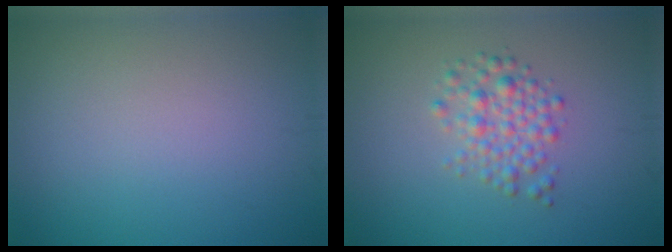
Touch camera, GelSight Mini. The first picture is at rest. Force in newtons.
{"total": 2.8, "press": 2.8, "slide": 0.1}